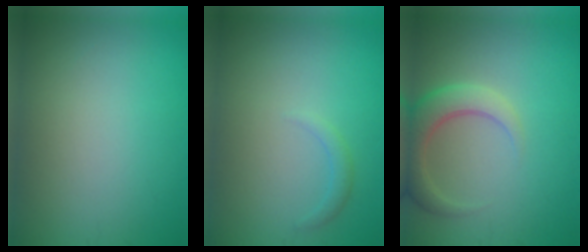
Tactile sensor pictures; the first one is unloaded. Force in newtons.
{"total": 1.0, "press": 1.0, "slide": 0.0}
{"total": 4.1, "press": 4.1, "slide": 0.5}